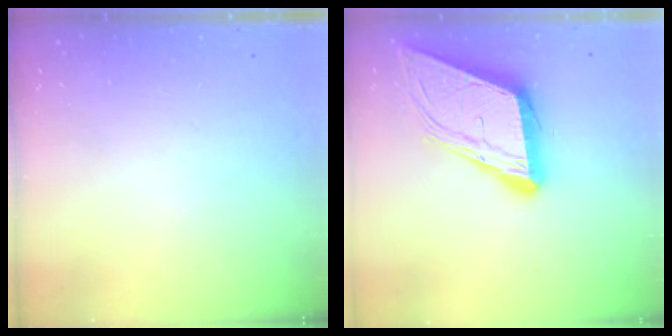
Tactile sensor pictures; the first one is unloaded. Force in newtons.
{"total": 14.8, "press": 14.1, "slide": 4.2}